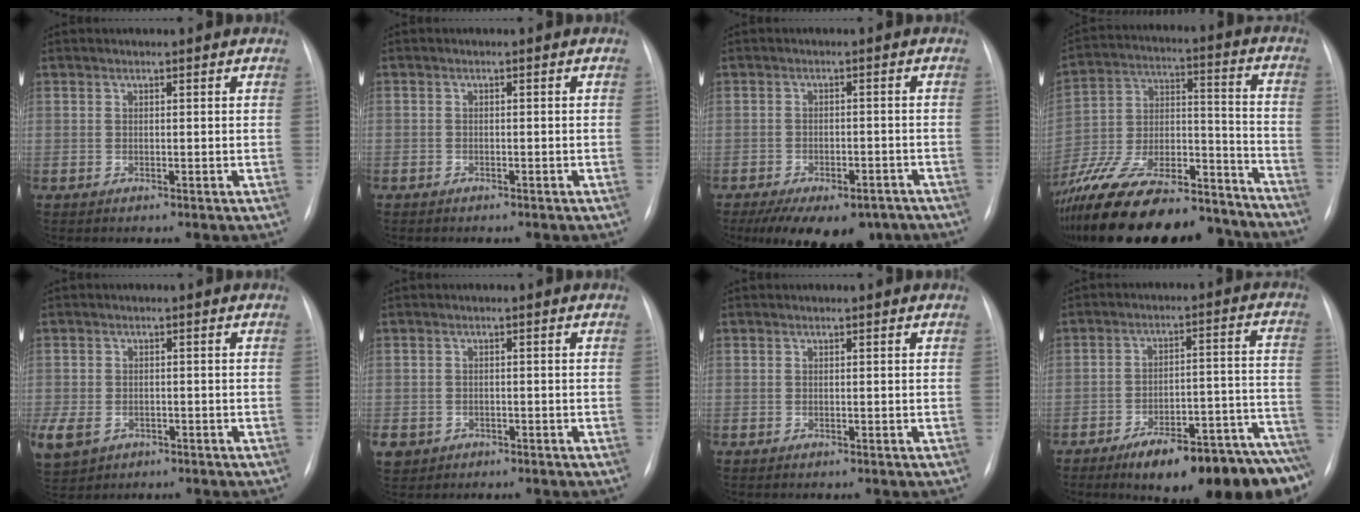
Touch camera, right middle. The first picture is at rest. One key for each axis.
{"total": 1.1, "fx": -0.7, "fy": 0.8, "fz": 0.1, "tx": -0.011, "ty": 0.003, "tz": -0.012}
{"total": 14.8, "fx": -10.6, "fy": 7.1, "fz": 7.4, "tx": -0.129, "ty": -0.006, "tz": -0.138}
{"total": 30.1, "fx": -25.2, "fy": 8.0, "fz": 14.4, "tx": -0.265, "ty": -0.007, "tz": -0.391}
{"total": 10.0, "fx": -4.5, "fy": 7.6, "fz": 4.7, "tx": -0.141, "ty": -0.007, "tz": -0.064}
{"total": 4.7, "fx": -2.5, "fy": 3.8, "fz": 0.9, "tx": -0.026, "ty": 0.003, "tz": -0.037}
{"total": 0.0}
{"total": 19.5, "fx": -14.7, "fy": 3.4, "fz": 12.3, "tx": -0.084, "ty": 0.038, "tz": -0.209}